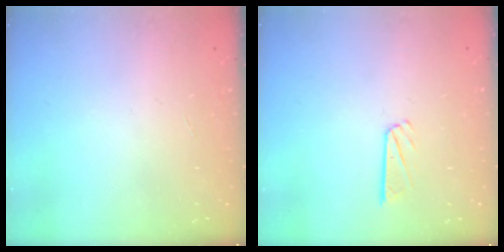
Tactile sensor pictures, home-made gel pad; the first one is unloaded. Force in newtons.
{"total": 5.9, "press": 5.9, "slide": 0.4}